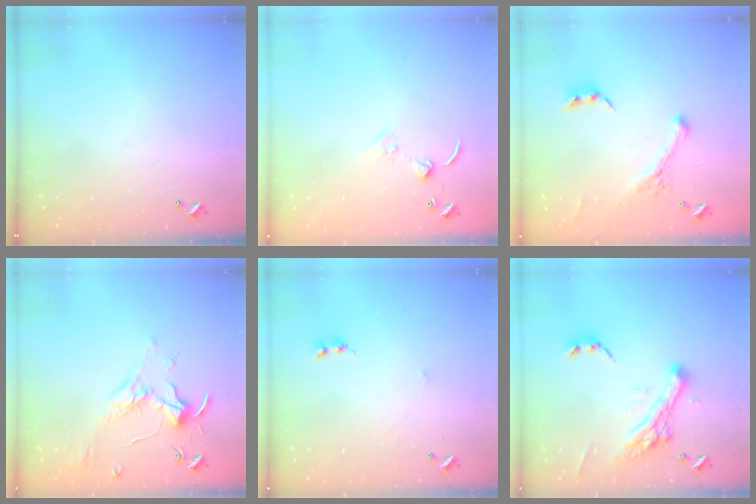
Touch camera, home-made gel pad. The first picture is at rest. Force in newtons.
{"total": 3.8, "press": 3.7, "slide": 0.6}
{"total": 1.1, "press": 0.6, "slide": 0.9}
{"total": 1.8, "press": 1.7, "slide": 0.7}
{"total": 2.6, "press": 2.6, "slide": 0.4}
{"total": 11.0, "press": 10.9, "slide": 1.9}